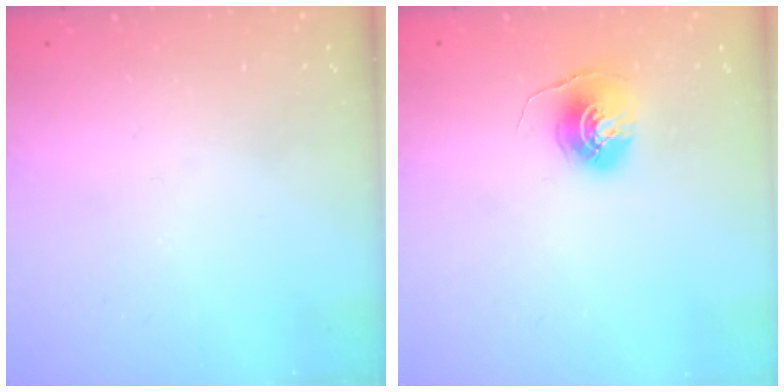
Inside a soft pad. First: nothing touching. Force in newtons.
{"total": 6.4, "press": 6.4, "slide": 0.6}